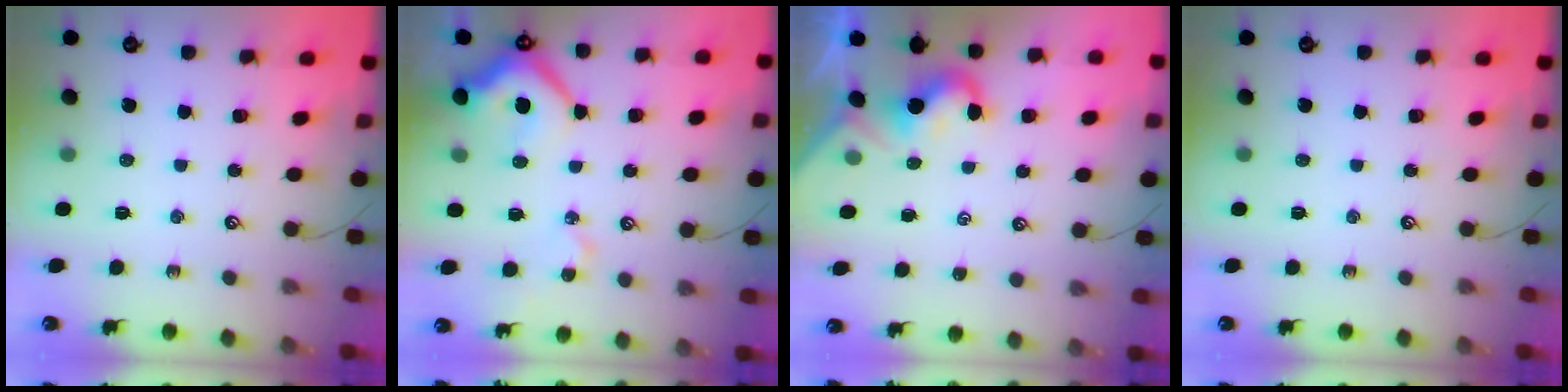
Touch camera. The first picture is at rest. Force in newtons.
{"total": 11.8, "press": 11.6, "slide": 1.7}
{"total": 1.2, "press": 1.2, "slide": 0.3}
{"total": 0.0}